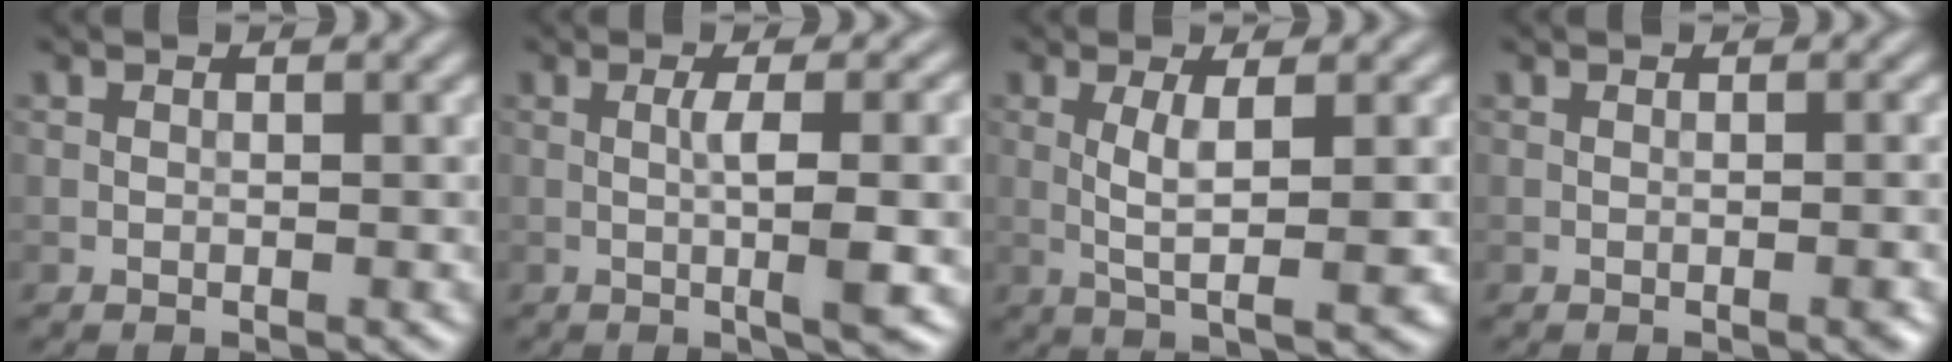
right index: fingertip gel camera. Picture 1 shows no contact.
{"total": 6.3, "force": [-0.3, 1.2, 6.1], "torque": [-0.093, 0.002, -0.003]}
{"total": 4.0, "force": [0.2, 0.7, 3.9], "torque": [-0.076, -0.004, 0.006]}
{"total": 1.8, "force": [-0.3, 0.4, 1.7], "torque": [-0.015, 0.002, -0.007]}